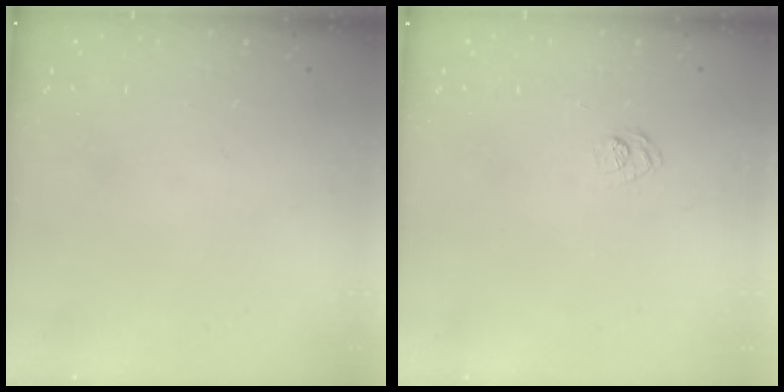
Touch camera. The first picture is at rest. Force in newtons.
{"total": 7.6, "press": 7.5, "slide": 1.2}